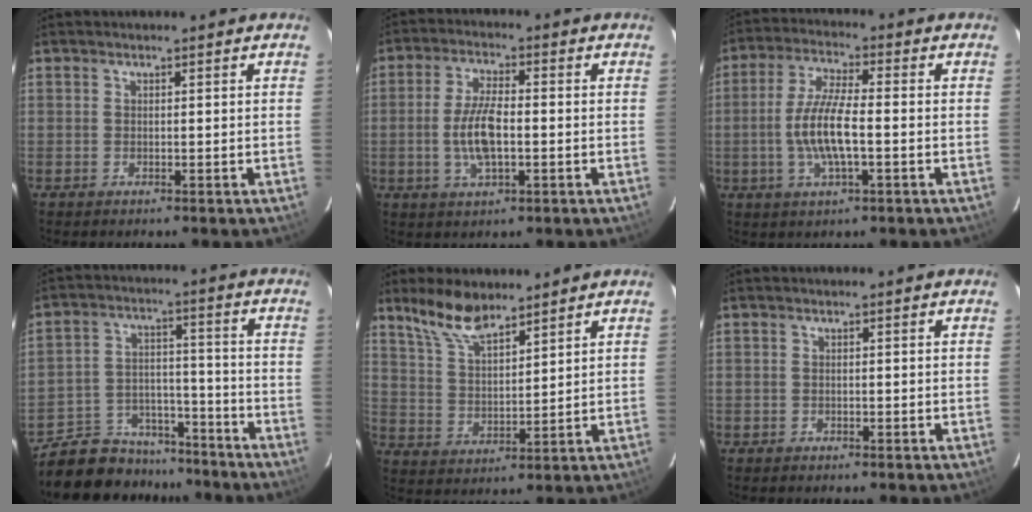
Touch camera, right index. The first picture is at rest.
{"total": 8.0, "force": [-1.4, 3.0, 7.3], "torque": [-0.150, 0.004, -0.027]}
{"total": 9.3, "force": [-1.9, 2.4, 8.8], "torque": [-0.176, -0.001, -0.039]}
{"total": 14.8, "force": [-12.4, 7.5, 3.2], "torque": [-0.085, 0.042, -0.179]}
{"total": 8.7, "force": [7.0, 2.7, 4.4], "torque": [-0.086, 0.010, 0.142]}
{"total": 0.8, "force": [-0.7, 0.4, -0.1], "torque": [-0.002, 0.003, -0.013]}